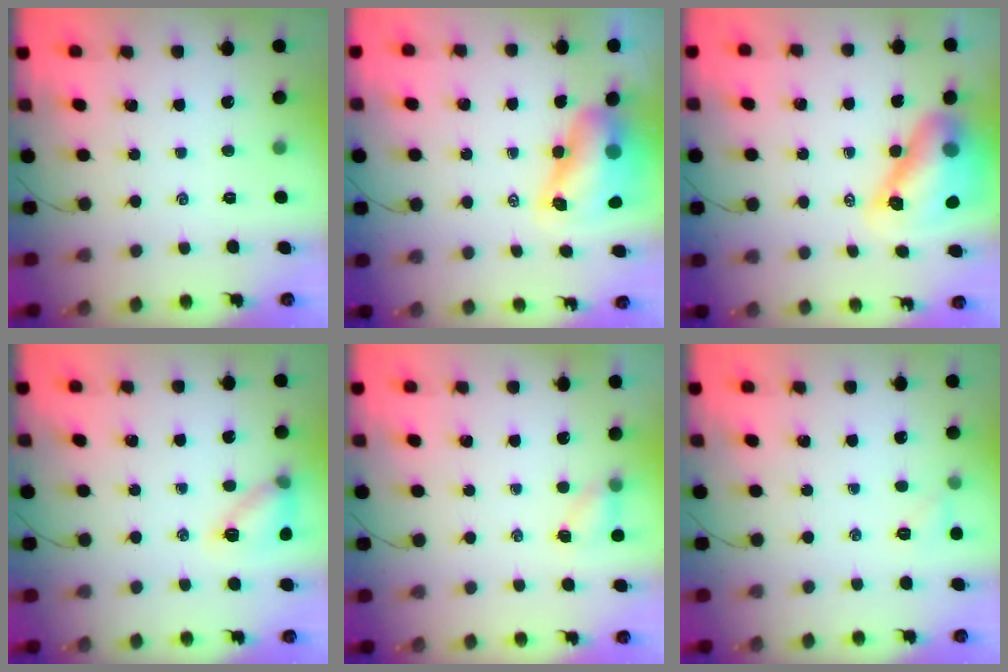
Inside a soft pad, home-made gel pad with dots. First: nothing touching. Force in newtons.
{"total": 9.6, "press": 9.2, "slide": 2.7}
{"total": 13.9, "press": 13.2, "slide": 4.5}
{"total": 11.6, "press": 11.4, "slide": 2.2}
{"total": 4.6, "press": 4.4, "slide": 1.3}
{"total": 5.2, "press": 5.0, "slide": 1.5}